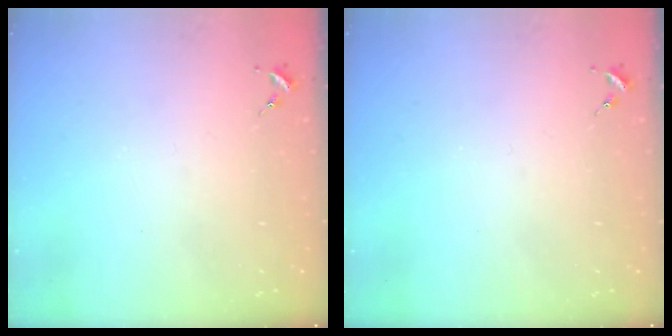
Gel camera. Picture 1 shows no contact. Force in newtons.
{"total": 0.0}